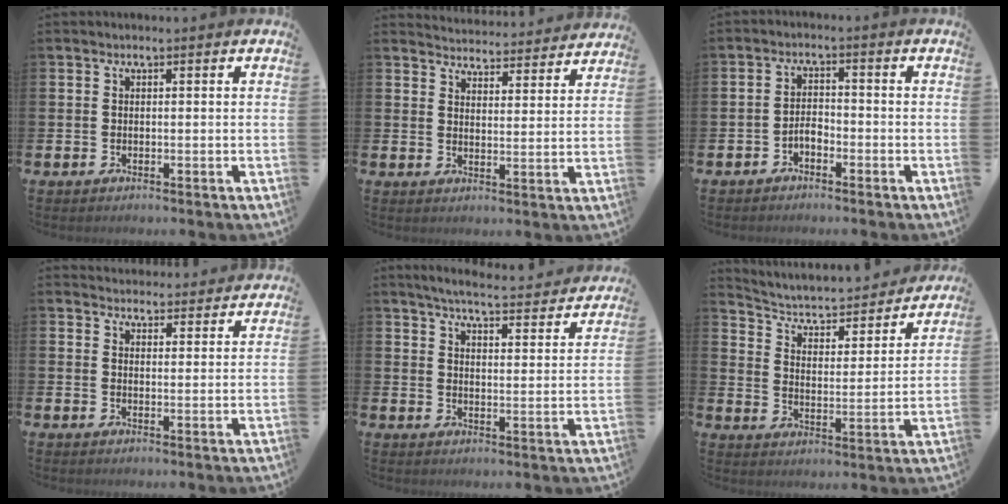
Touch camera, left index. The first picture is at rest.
{"total": 4.5, "force": [4.4, 0.5, -0.3], "torque": [-0.001, -0.042, 0.075]}
{"total": 2.2, "force": [-1.5, 1.0, 1.2], "torque": [-0.023, 0.008, -0.032]}
{"total": 3.9, "force": [3.8, 0.6, -0.2], "torque": [-0.005, -0.025, 0.069]}
{"total": 5.4, "force": [5.2, 0.2, 1.6], "torque": [-0.047, -0.040, 0.087]}
{"total": 4.7, "force": [4.1, 1.6, 1.5], "torque": [-0.060, -0.034, 0.062]}